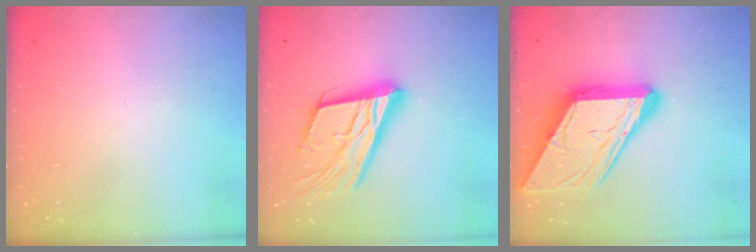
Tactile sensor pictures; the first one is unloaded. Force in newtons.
{"total": 22.7, "press": 22.3, "slide": 4.0}
{"total": 23.4, "press": 23.3, "slide": 2.5}